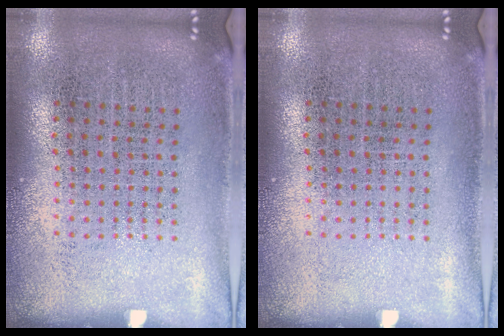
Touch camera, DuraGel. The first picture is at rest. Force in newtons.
{"total": 0.0}